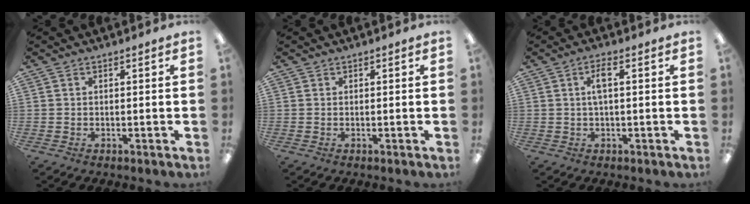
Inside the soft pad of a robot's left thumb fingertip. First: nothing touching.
{"total": 0.0}
{"total": 4.0, "force": [0.7, 1.2, 3.8], "torque": [-0.076, 0.011, 0.008]}